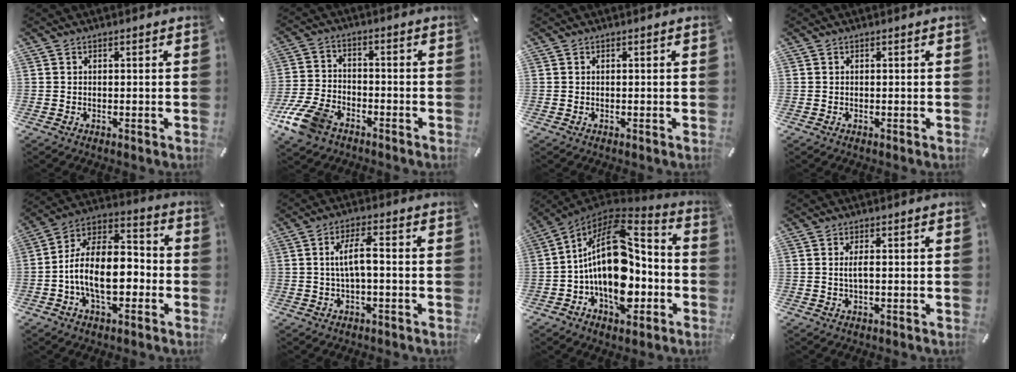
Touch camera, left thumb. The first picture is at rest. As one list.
[{"total": 10.4, "force": [-6.7, 5.9, 5.4], "torque": [-0.120, 0.029, -0.128]}, {"total": 0.0}, {"total": 0.0}, {"total": 15.2, "force": [-4.5, 8.9, 11.5], "torque": [-0.226, 0.014, -0.082]}, {"total": 6.4, "force": [-0.1, 1.9, 6.1], "torque": [-0.120, 0.009, -0.006]}, {"total": 21.9, "force": [-1.9, 13.4, 17.3], "torque": [-0.309, -0.009, -0.030]}, {"total": 2.6, "force": [0.1, 0.6, 2.5], "torque": [-0.048, -0.001, 0.000]}]